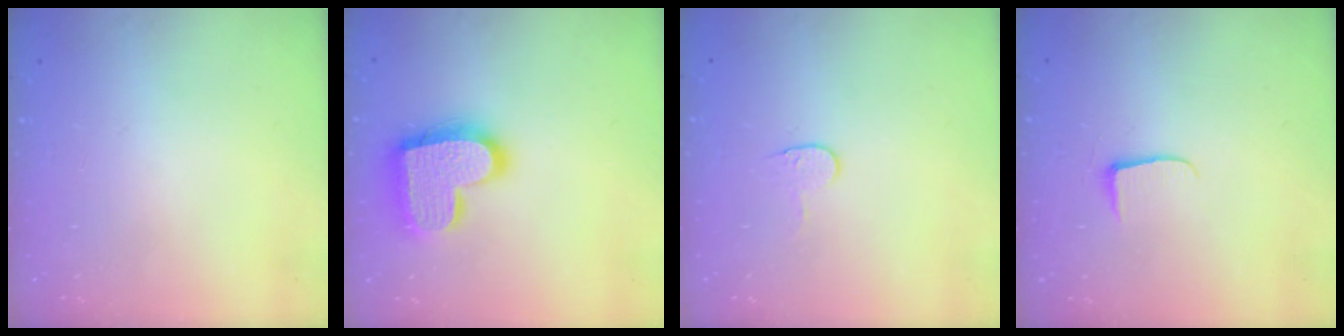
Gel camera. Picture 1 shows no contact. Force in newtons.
{"total": 19.6, "press": 19.5, "slide": 1.3}
{"total": 4.1, "press": 4.1, "slide": 0.4}
{"total": 5.3, "press": 5.2, "slide": 0.7}